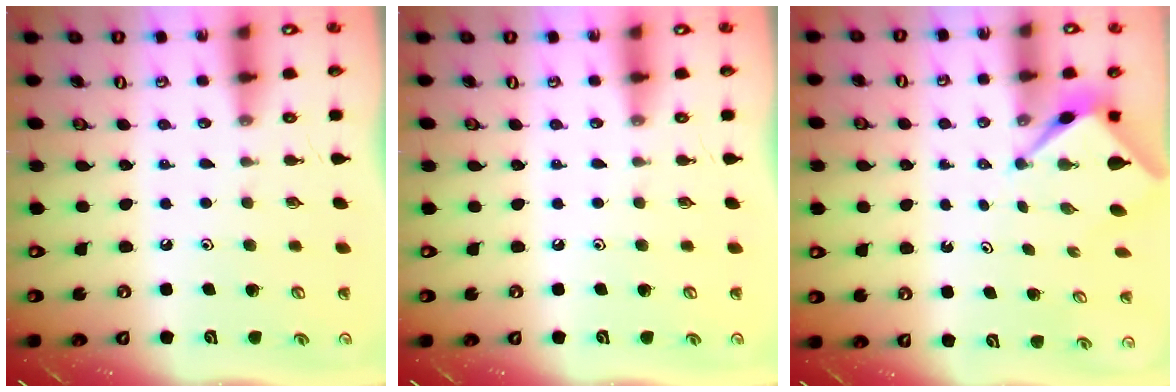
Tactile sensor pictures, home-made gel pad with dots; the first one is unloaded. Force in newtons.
{"total": 0.0}
{"total": 2.6, "press": 2.6, "slide": 0.1}